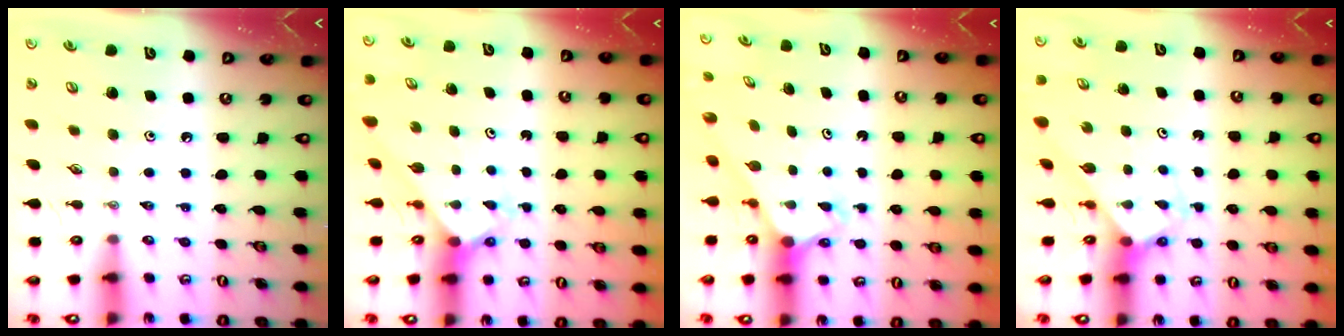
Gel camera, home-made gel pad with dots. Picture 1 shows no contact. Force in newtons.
{"total": 2.2, "press": 2.2, "slide": 0.2}
{"total": 2.5, "press": 2.5, "slide": 0.1}
{"total": 2.8, "press": 2.8, "slide": 0.2}